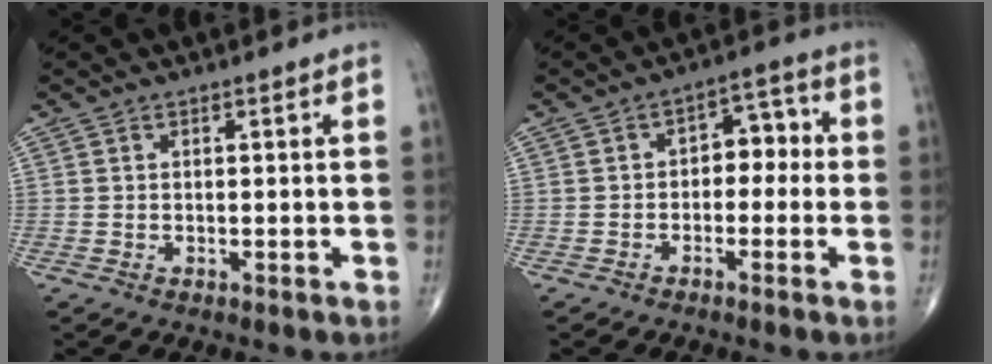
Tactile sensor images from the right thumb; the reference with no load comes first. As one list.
[{"total": 5.8, "force": [-0.7, 4.0, 4.1], "torque": [-0.029, 0.032, -0.022]}]